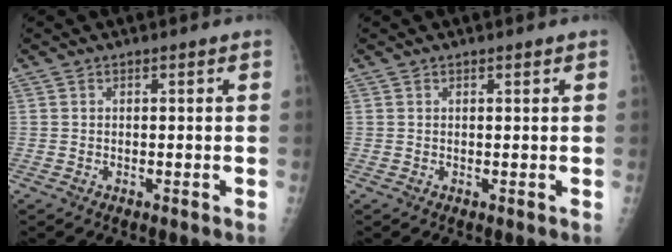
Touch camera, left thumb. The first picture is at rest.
{"total": 0.7, "force": [0.5, 0.2, 0.4], "torque": [-0.006, -0.002, 0.008]}